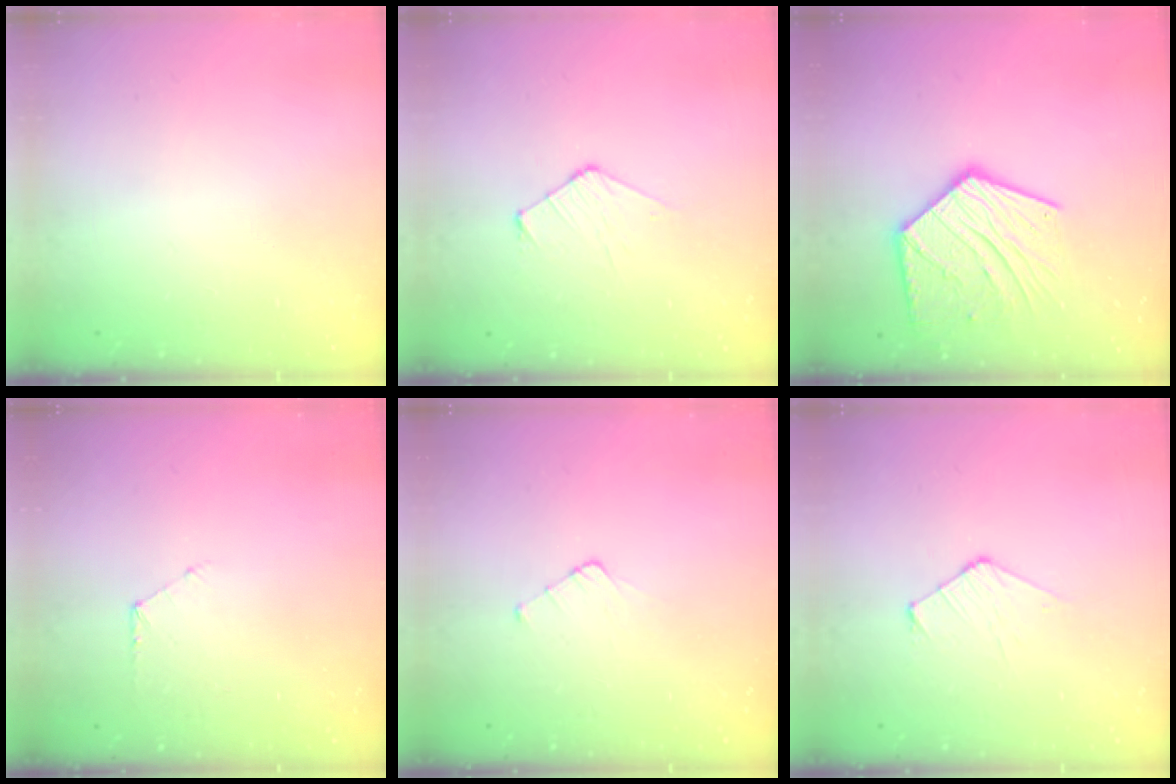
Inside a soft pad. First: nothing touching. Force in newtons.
{"total": 6.5, "press": 6.4, "slide": 0.7}
{"total": 17.9, "press": 17.8, "slide": 1.3}
{"total": 4.4, "press": 4.4, "slide": 0.3}
{"total": 2.5, "press": 2.5, "slide": 0.3}
{"total": 6.5, "press": 6.4, "slide": 0.7}